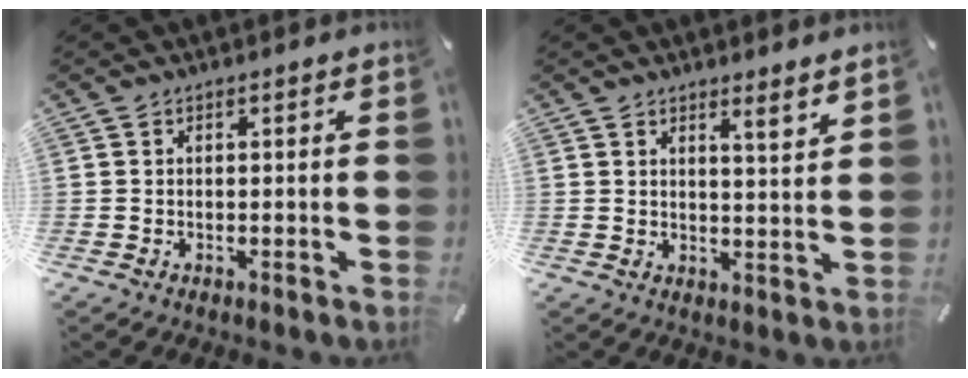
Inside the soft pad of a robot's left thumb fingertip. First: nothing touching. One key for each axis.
{"total": 3.7, "fx": 3.4, "fy": -0.3, "fz": 1.5, "tx": -0.021, "ty": -0.030, "tz": 0.055}